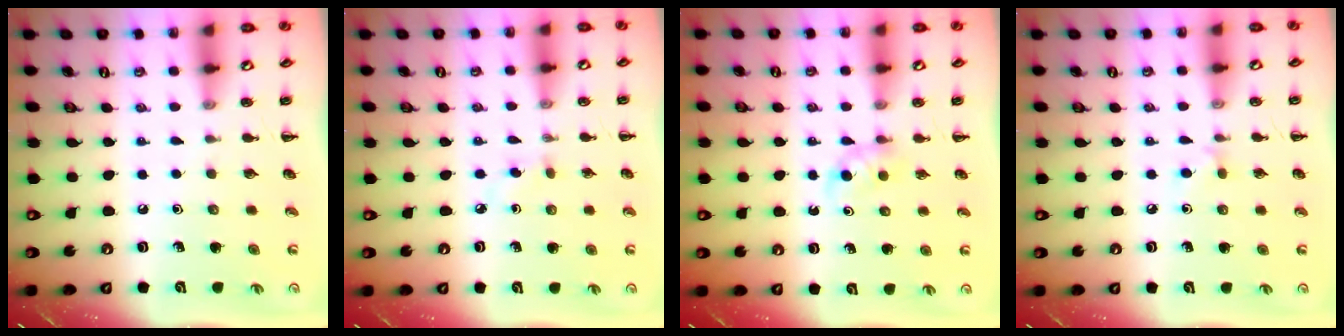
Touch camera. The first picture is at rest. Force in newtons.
{"total": 3.0, "press": 2.7, "slide": 1.3}
{"total": 3.3, "press": 3.0, "slide": 1.3}
{"total": 4.5, "press": 4.2, "slide": 1.4}